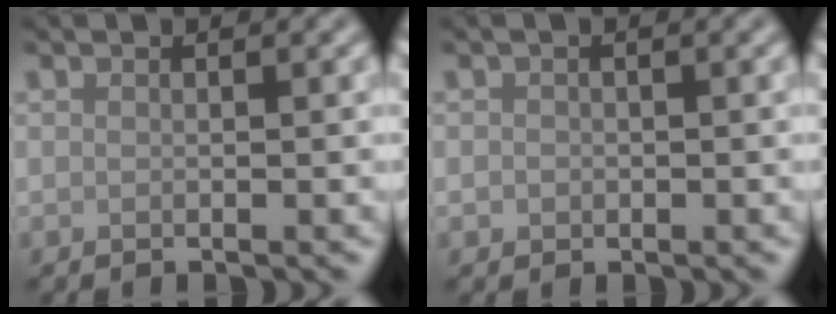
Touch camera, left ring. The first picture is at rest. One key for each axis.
{"total": 0.7, "fx": -0.1, "fy": 0.7, "fz": 0.1, "tx": 0.002, "ty": -0.004, "tz": -0.003}